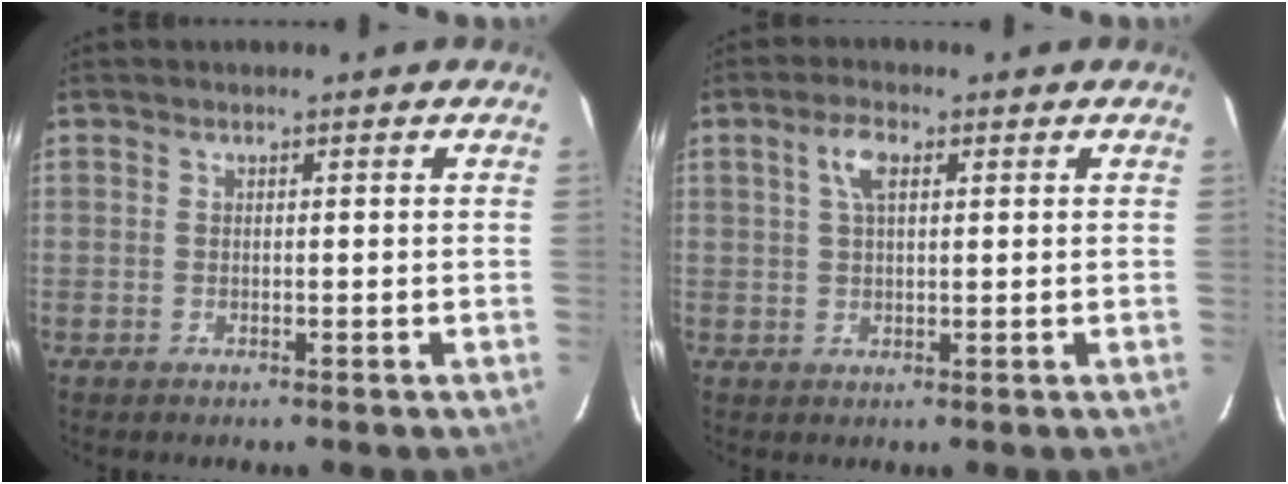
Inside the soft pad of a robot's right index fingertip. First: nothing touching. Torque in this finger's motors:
{"motor_torque": [0.14, -0.07, 0.24, 0.08]}